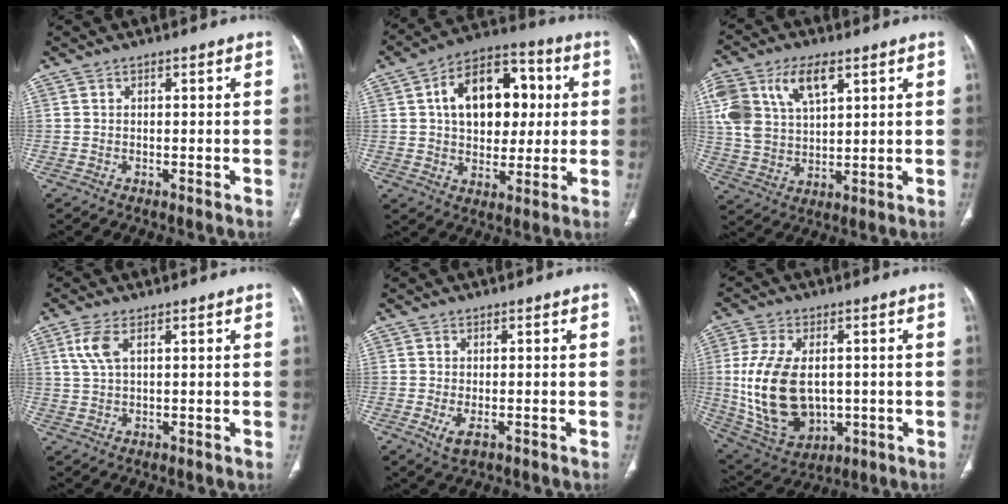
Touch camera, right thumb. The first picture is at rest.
{"total": 17.9, "force": [3.4, 11.7, 13.1], "torque": [-0.164, 0.019, 0.053]}
{"total": 15.3, "force": [6.6, 8.7, 10.7], "torque": [-0.217, -0.005, 0.131]}
{"total": 4.5, "force": [1.8, 2.0, 3.7], "torque": [-0.092, 0.005, 0.041]}
{"total": 3.0, "force": [-1.2, 1.4, 2.5], "torque": [-0.051, -0.007, -0.017]}
{"total": 17.9, "force": [-0.1, 11.4, 13.8], "torque": [-0.263, -0.012, 0.023]}